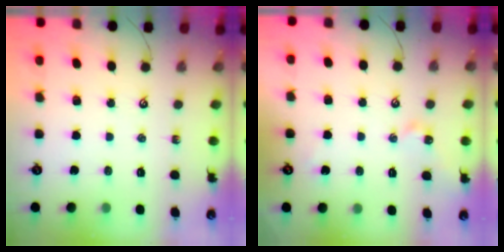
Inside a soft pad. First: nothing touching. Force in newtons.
{"total": 2.3, "press": 2.3, "slide": 0.2}